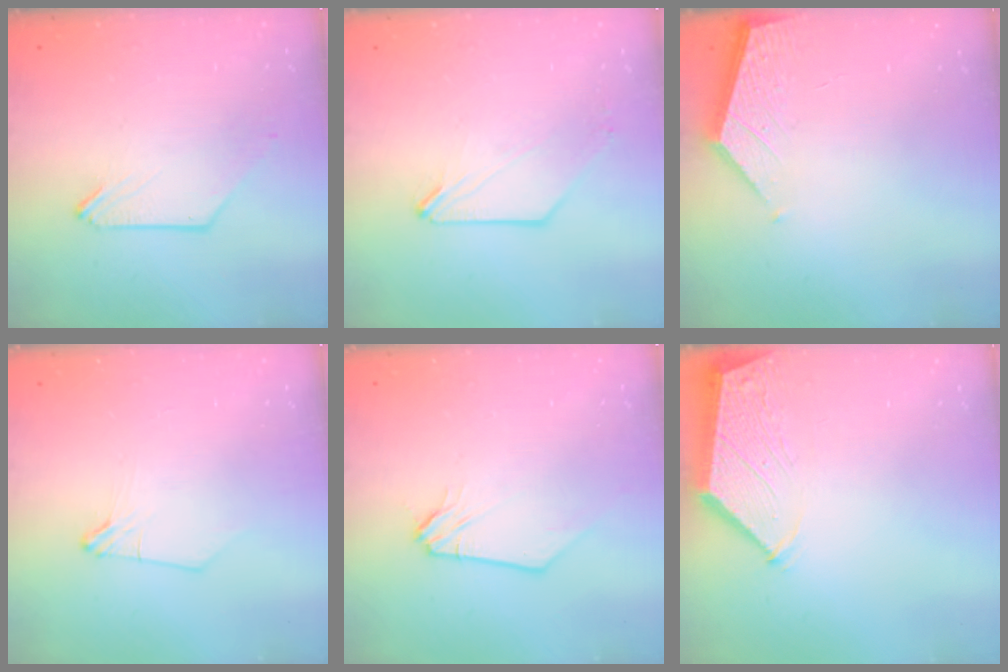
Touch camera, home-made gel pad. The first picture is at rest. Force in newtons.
{"total": 0.0}
{"total": 2.6, "press": 2.6, "slide": 0.3}
{"total": 1.0, "press": 1.0, "slide": 0.1}
{"total": 0.0}
{"total": 3.7, "press": 3.6, "slide": 0.6}